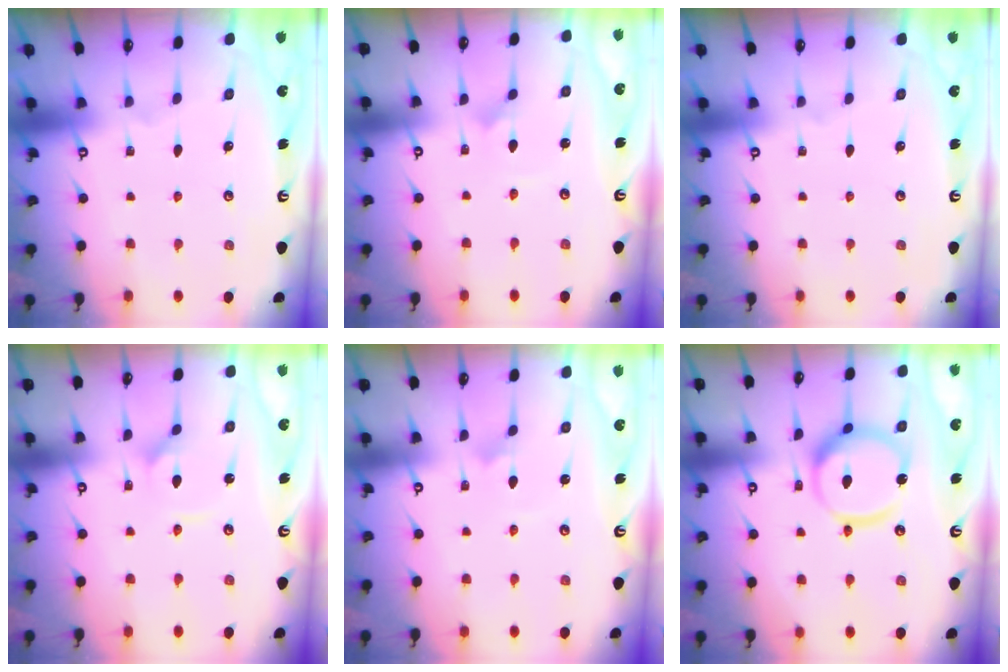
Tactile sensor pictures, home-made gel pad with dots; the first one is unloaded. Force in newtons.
{"total": 1.9, "press": 1.9, "slide": 0.1}
{"total": 0.0}
{"total": 2.3, "press": 2.3, "slide": 0.1}
{"total": 2.0, "press": 2.0, "slide": 0.1}
{"total": 15.8, "press": 15.6, "slide": 2.0}